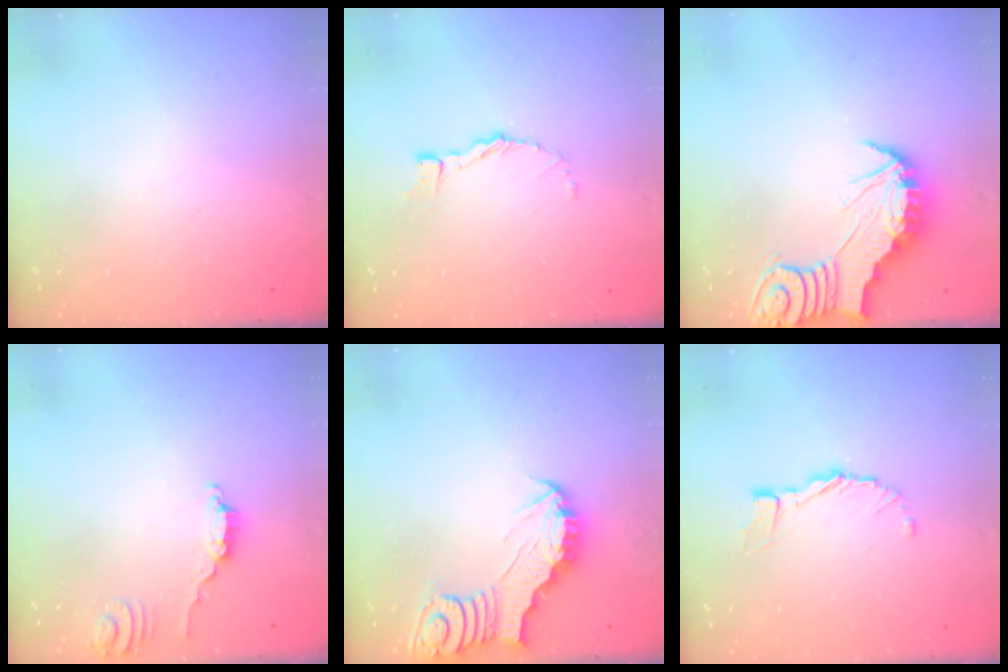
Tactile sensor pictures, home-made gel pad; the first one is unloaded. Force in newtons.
{"total": 3.3, "press": 3.3, "slide": 0.4}
{"total": 2.3, "press": 2.3, "slide": 0.3}
{"total": 5.3, "press": 5.3, "slide": 0.3}
{"total": 3.2, "press": 3.2, "slide": 0.3}
{"total": 7.3, "press": 7.2, "slide": 0.7}